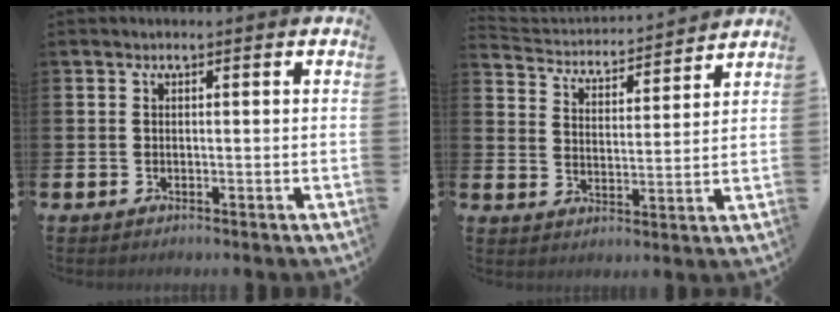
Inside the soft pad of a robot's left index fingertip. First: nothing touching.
{"total": 3.6, "force": [3.5, 1.0, 0.0], "torque": [-0.023, -0.039, 0.054]}